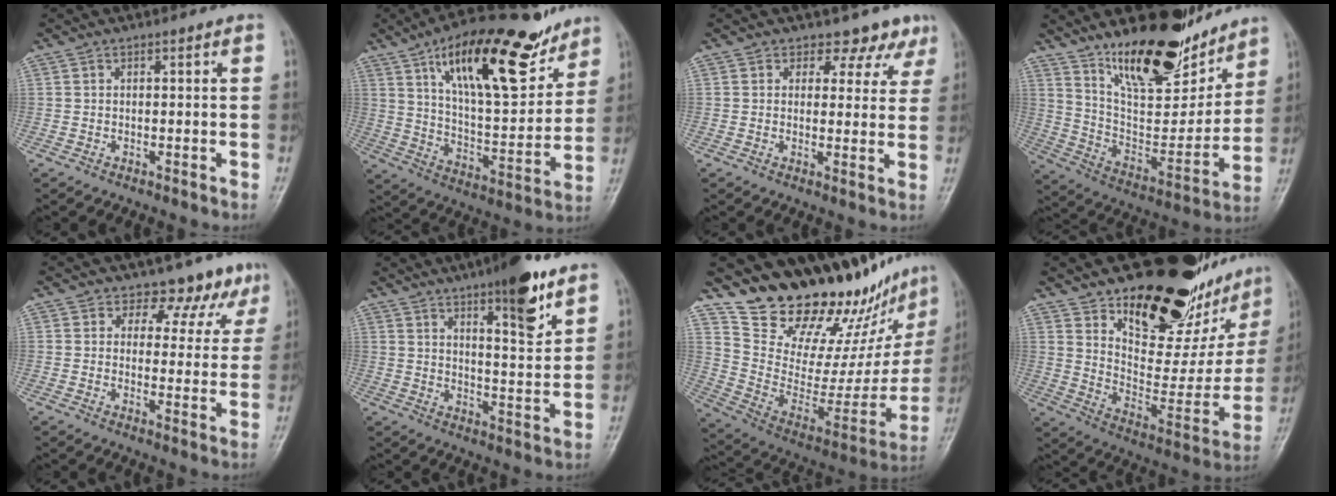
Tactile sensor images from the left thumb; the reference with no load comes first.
{"total": 23.0, "force": [13.6, 8.5, 16.4], "torque": [-0.223, -0.056, 0.229]}
{"total": 5.9, "force": [4.4, 3.8, 0.6], "torque": [0.032, -0.025, 0.037]}
{"total": 21.2, "force": [15.5, 7.9, 12.1], "torque": [-0.141, -0.099, 0.266]}
{"total": 8.4, "force": [6.5, 5.2, 1.4], "torque": [0.029, -0.032, 0.061]}
{"total": 12.3, "force": [7.6, 3.0, 9.1], "torque": [-0.112, -0.047, 0.111]}
{"total": 26.9, "force": [23.1, 8.1, 11.2], "torque": [-0.125, -0.164, 0.349]}
{"total": 28.7, "force": [19.3, 12.1, 17.5], "torque": [-0.209, -0.107, 0.290]}